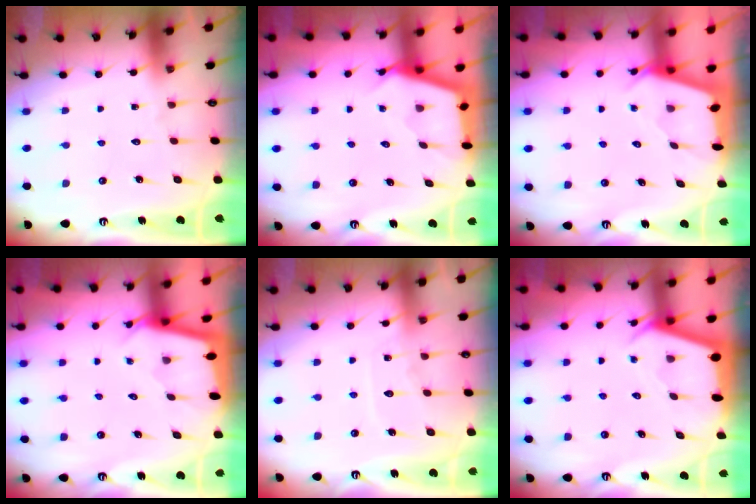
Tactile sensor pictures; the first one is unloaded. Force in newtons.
{"total": 2.6, "press": 2.6, "slide": 0.2}
{"total": 2.4, "press": 2.4, "slide": 0.2}
{"total": 2.1, "press": 2.1, "slide": 0.1}
{"total": 7.9, "press": 7.9, "slide": 0.8}
{"total": 2.5, "press": 2.5, "slide": 0.4}